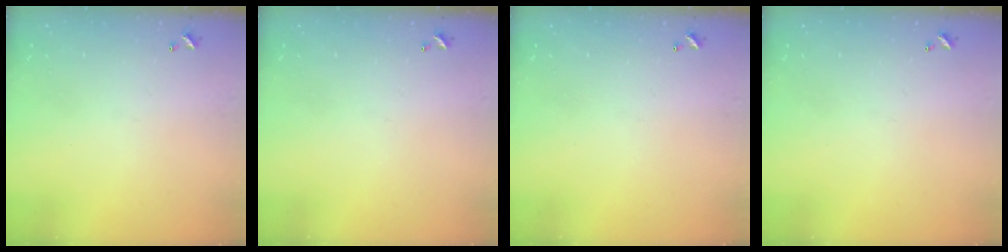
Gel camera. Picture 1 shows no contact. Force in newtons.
{"total": 0.0}
{"total": 0.0}
{"total": 0.0}